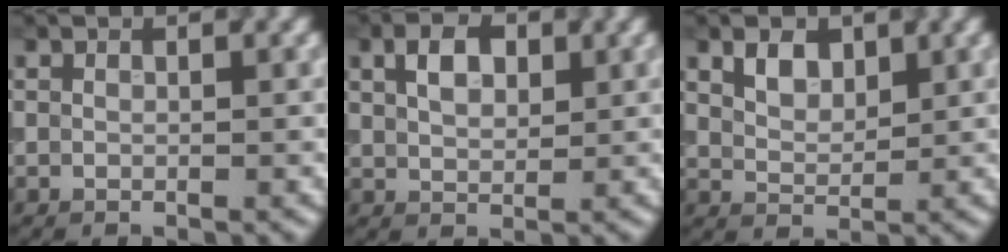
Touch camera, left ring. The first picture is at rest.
{"total": 3.2, "force": [1.2, 2.0, 2.2], "torque": [-0.042, 0.006, 0.020]}
{"total": 2.5, "force": [1.5, 1.5, 1.4], "torque": [-0.027, 0.001, 0.029]}